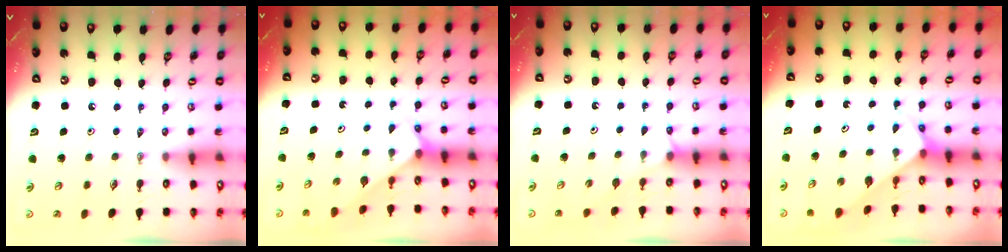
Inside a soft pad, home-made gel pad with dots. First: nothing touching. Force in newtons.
{"total": 2.5, "press": 2.5, "slide": 0.2}
{"total": 2.6, "press": 2.5, "slide": 0.5}
{"total": 2.8, "press": 2.8, "slide": 0.1}